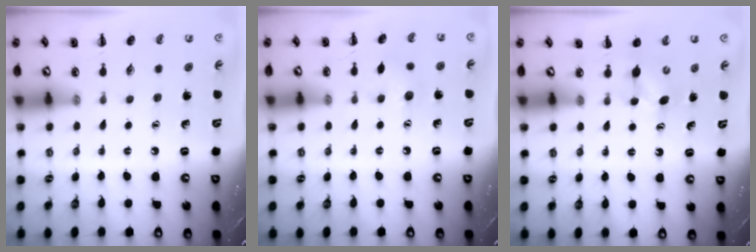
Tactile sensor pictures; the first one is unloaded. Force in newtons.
{"total": 4.8, "press": 4.6, "slide": 1.3}
{"total": 3.1, "press": 3.1, "slide": 0.7}